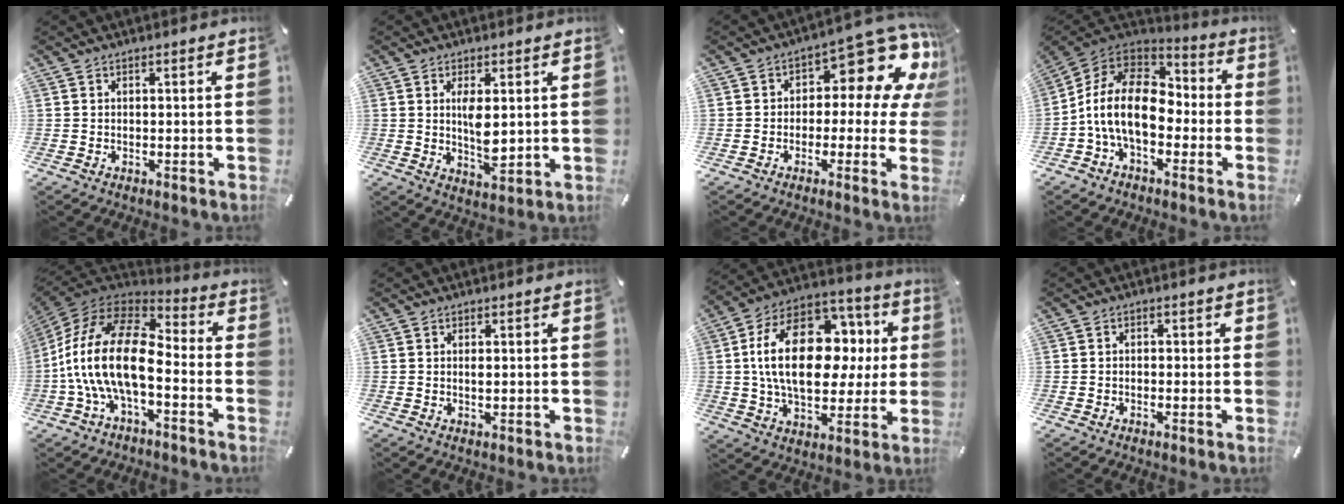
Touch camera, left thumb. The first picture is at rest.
{"total": 6.4, "force": [1.6, 2.7, 5.6], "torque": [-0.104, -0.013, 0.021]}
{"total": 12.2, "force": [5.7, 6.6, 8.6], "torque": [-0.108, -0.046, 0.093]}
{"total": 15.5, "force": [-3.6, 10.1, 11.2], "torque": [-0.238, 0.026, -0.067]}
{"total": 20.3, "force": [-4.5, 10.2, 17.0], "torque": [-0.358, 0.016, -0.076]}
{"total": 0.8, "force": [0.1, 0.3, 0.8], "torque": [-0.017, -0.001, 0.003]}
{"total": 23.4, "force": [3.6, 15.1, 17.5], "torque": [-0.310, 0.005, 0.066]}
{"total": 1.3, "force": [-0.8, 0.8, 0.6], "torque": [-0.011, 0.006, -0.017]}